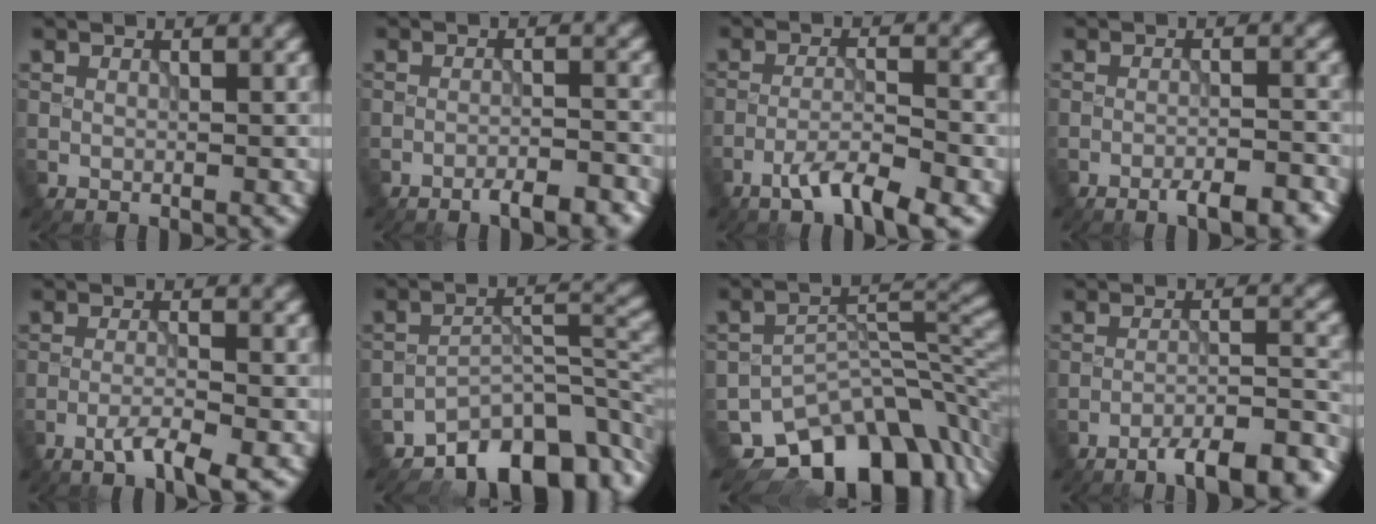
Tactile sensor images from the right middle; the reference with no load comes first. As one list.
[{"total": 4.0, "force": [-3.1, 0.8, 2.4], "torque": [-0.041, 0.000, -0.044]}, {"total": 4.7, "force": [-3.1, 0.8, 3.5], "torque": [-0.064, 0.003, -0.061]}, {"total": 4.4, "force": [-3.2, 0.9, 2.8], "torque": [-0.047, -0.001, -0.046]}, {"total": 3.5, "force": [-2.1, 0.4, 2.7], "torque": [-0.050, 0.001, -0.044]}, {"total": 8.8, "force": [-7.0, 3.4, 4.2], "torque": [-0.040, -0.004, -0.121]}, {"total": 12.5, "force": [-8.4, 6.7, 6.4], "torque": [-0.091, -0.017, -0.131]}, {"total": 9.6, "force": [-7.9, 1.9, 5.2], "torque": [-0.075, 0.000, -0.104]}]